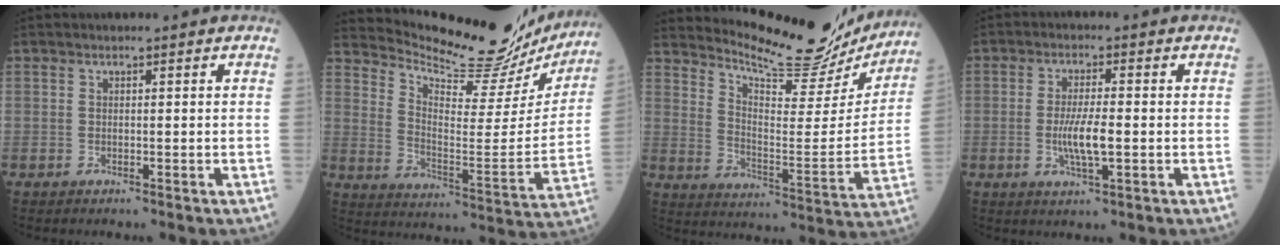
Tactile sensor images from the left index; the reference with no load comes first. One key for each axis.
{"total": 22.7, "fx": 21.5, "fy": 3.7, "fz": 6.4, "tx": -0.108, "ty": -0.074, "tz": 0.289}
{"total": 19.8, "fx": 18.6, "fy": 3.1, "fz": 6.0, "tx": -0.101, "ty": -0.060, "tz": 0.252}
{"total": 5.4, "fx": -1.3, "fy": 0.8, "fz": 5.2, "tx": -0.108, "ty": -0.013, "tz": -0.023}